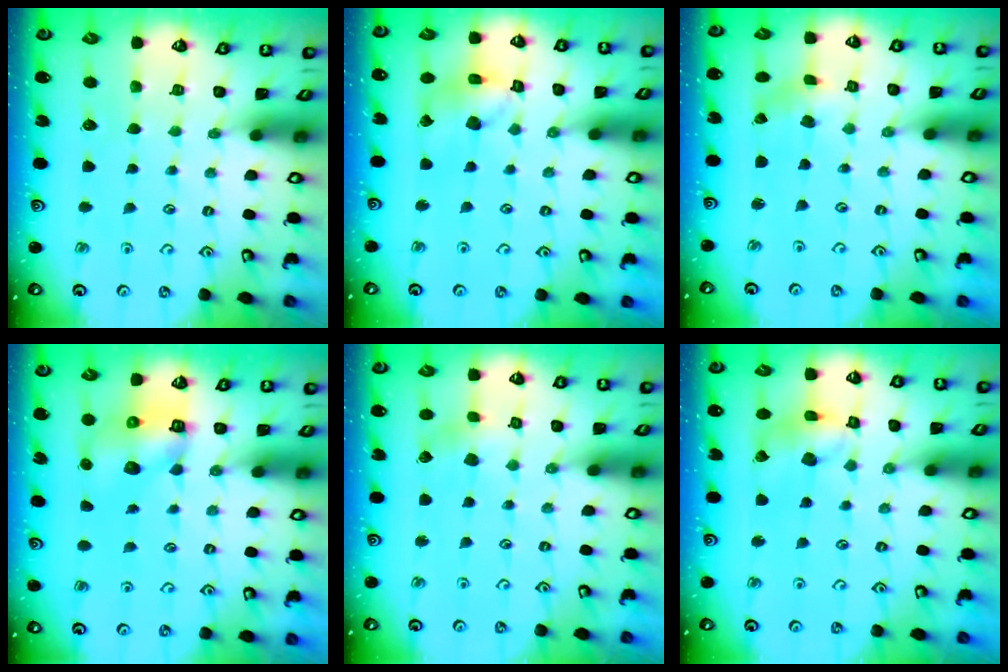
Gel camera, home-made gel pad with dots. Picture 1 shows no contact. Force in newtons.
{"total": 11.6, "press": 11.5, "slide": 1.4}
{"total": 1.5, "press": 1.5, "slide": 0.2}
{"total": 6.8, "press": 6.7, "slide": 0.9}
{"total": 2.7, "press": 2.6, "slide": 0.7}
{"total": 8.6, "press": 8.5, "slide": 0.9}